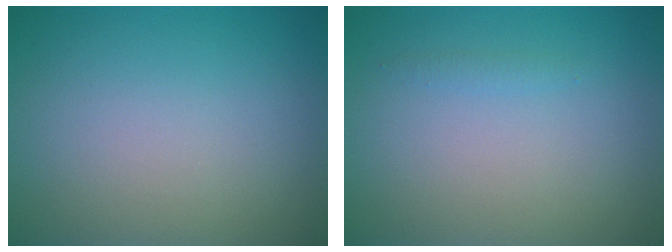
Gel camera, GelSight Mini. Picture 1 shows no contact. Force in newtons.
{"total": 0.5, "press": 0.5, "slide": 0.0}